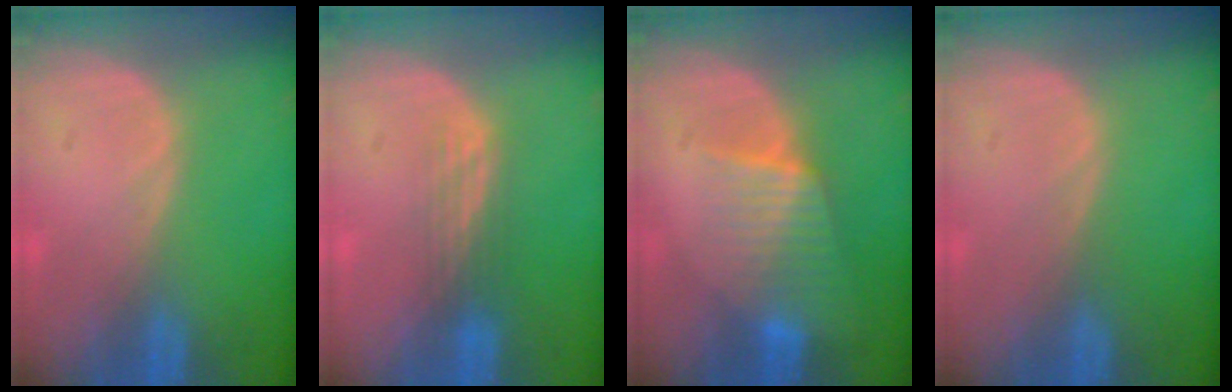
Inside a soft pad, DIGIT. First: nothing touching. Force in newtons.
{"total": 3.0, "press": 2.6, "slide": 1.4}
{"total": 6.6, "press": 5.9, "slide": 3.0}
{"total": 0.0}